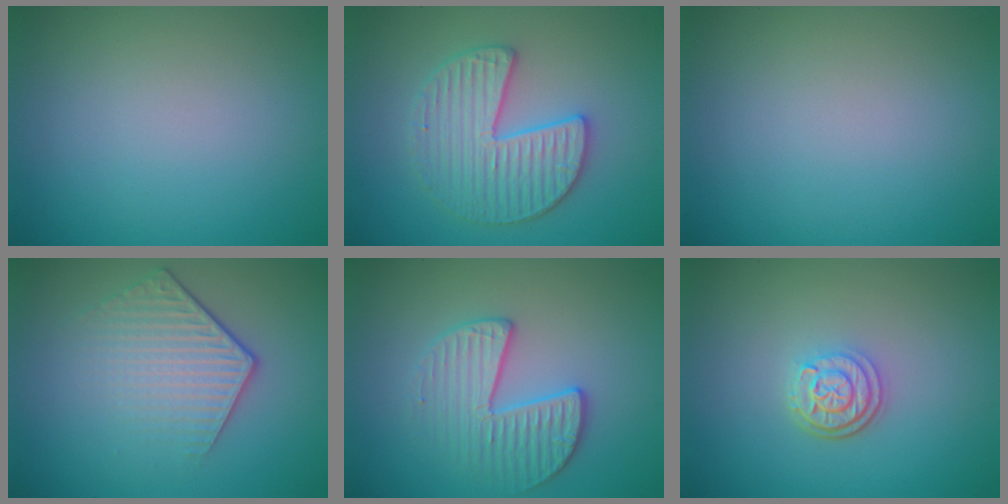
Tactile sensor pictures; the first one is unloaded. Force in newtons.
{"total": 4.3, "press": 4.3, "slide": 0.6}
{"total": 0.0}
{"total": 4.4, "press": 3.1, "slide": 3.1}
{"total": 3.4, "press": 3.2, "slide": 1.1}
{"total": 3.1, "press": 2.4, "slide": 1.8}